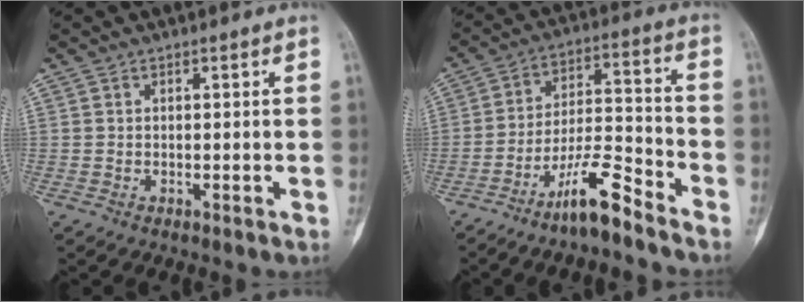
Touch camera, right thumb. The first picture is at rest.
{"total": 10.3, "force": [-7.8, 1.9, 6.5], "torque": [-0.119, 0.070, -0.143]}